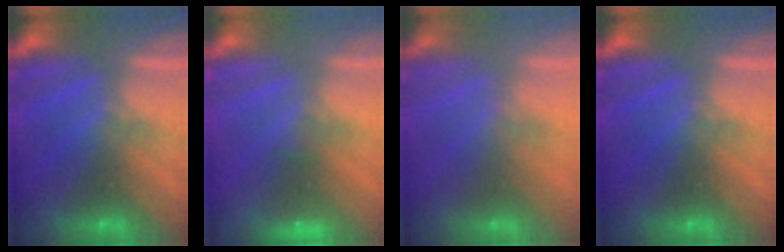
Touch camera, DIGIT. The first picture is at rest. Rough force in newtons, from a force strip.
{"total": 1.9}
{"total": 3.0}
{"total": 0.0}